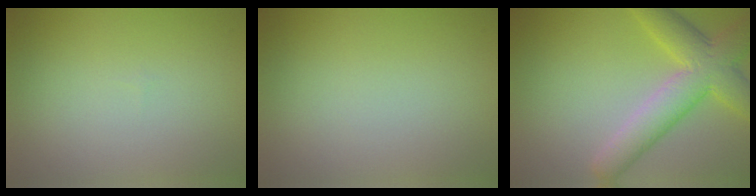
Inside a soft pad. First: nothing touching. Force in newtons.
{"total": 0.0}
{"total": 6.4, "press": 6.4, "slide": 0.2}